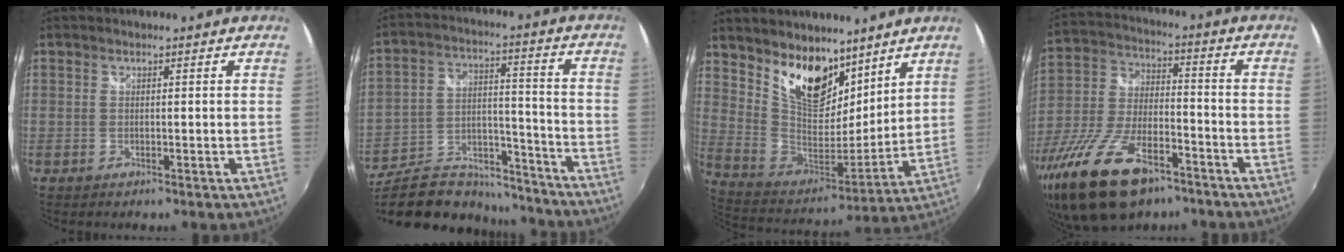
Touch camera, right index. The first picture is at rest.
{"total": 25.6, "force": [-20.5, 11.0, 10.8], "torque": [-0.223, 0.019, -0.298]}
{"total": 16.5, "force": [10.8, 8.6, 9.0], "torque": [-0.177, 0.004, 0.206]}
{"total": 20.3, "force": [-13.1, 9.1, 12.6], "torque": [-0.267, -0.022, -0.230]}